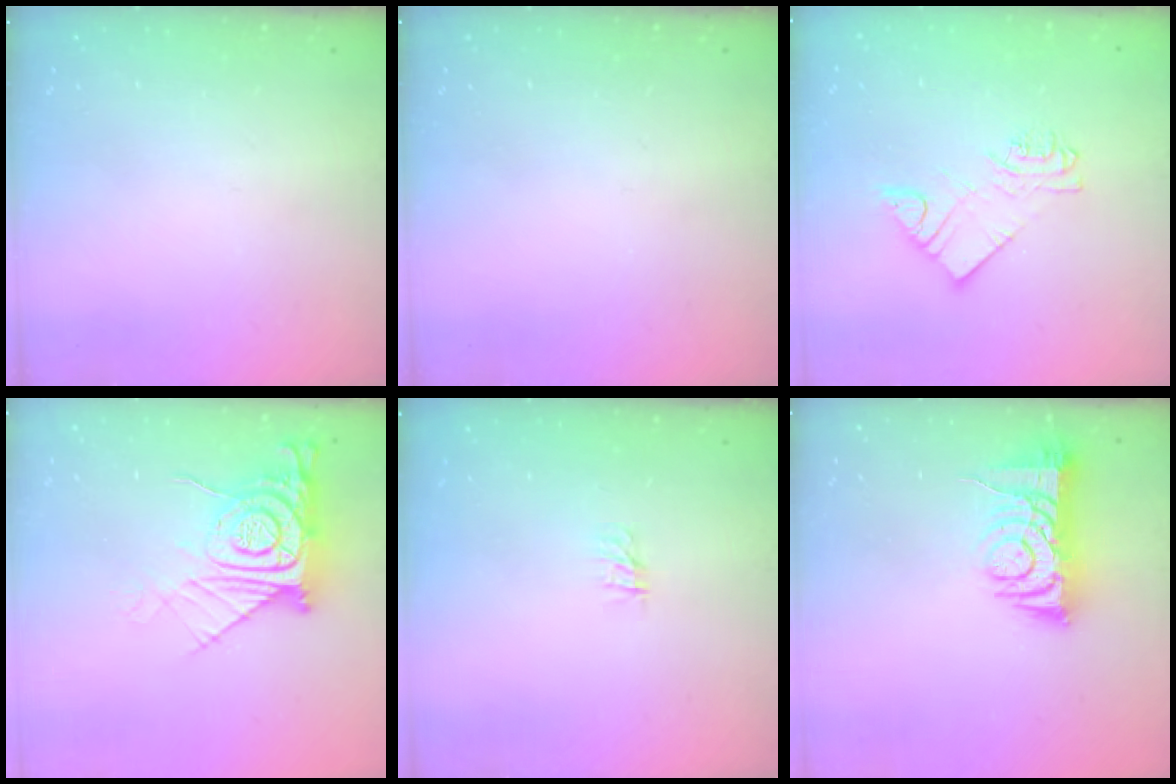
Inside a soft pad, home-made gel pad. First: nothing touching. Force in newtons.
{"total": 0.0}
{"total": 6.1, "press": 6.1, "slide": 0.3}
{"total": 14.5, "press": 14.4, "slide": 1.2}
{"total": 0.0}
{"total": 8.4, "press": 8.3, "slide": 0.9}